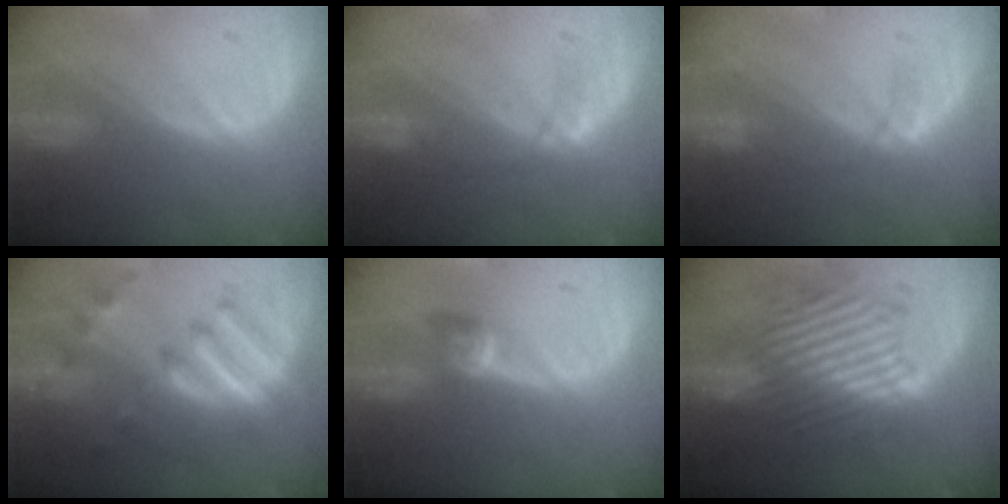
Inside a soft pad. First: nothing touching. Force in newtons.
{"total": 3.0, "press": 2.7, "slide": 1.3}
{"total": 2.7, "press": 2.4, "slide": 1.3}
{"total": 9.6, "press": 8.3, "slide": 4.7}
{"total": 2.9, "press": 2.5, "slide": 1.5}
{"total": 9.8, "press": 9.5, "slide": 2.1}